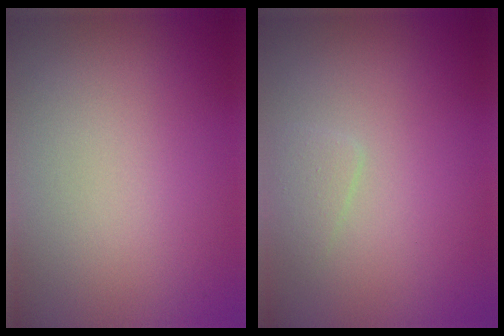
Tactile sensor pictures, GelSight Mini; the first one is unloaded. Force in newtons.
{"total": 1.0, "press": 1.0, "slide": 0.0}